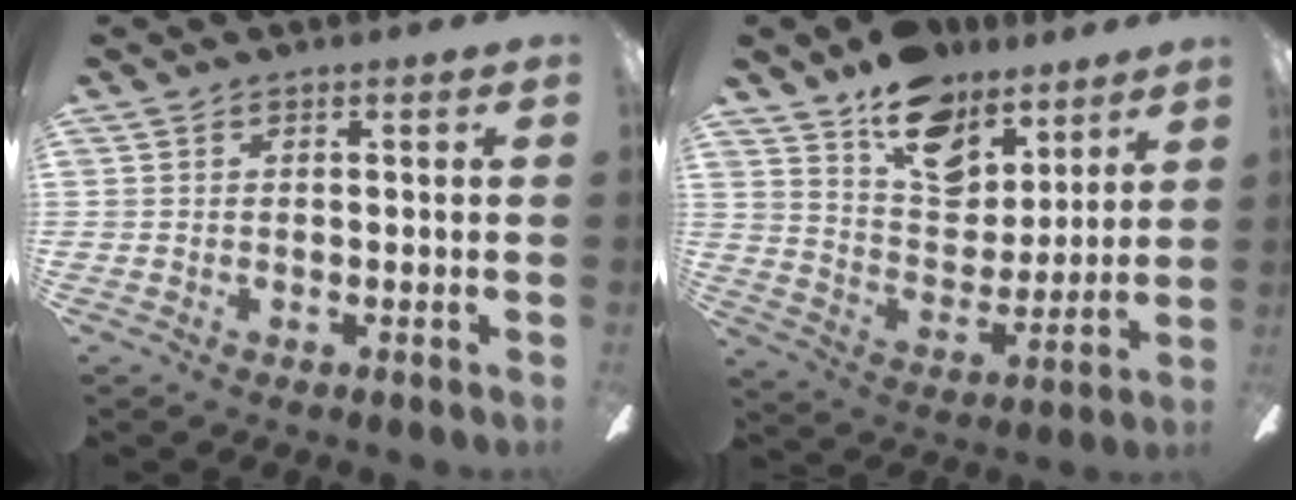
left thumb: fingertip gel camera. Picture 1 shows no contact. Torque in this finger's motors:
{"motor_torque": [1.78, 1.17, 1.09, -1.21, 0.26]}